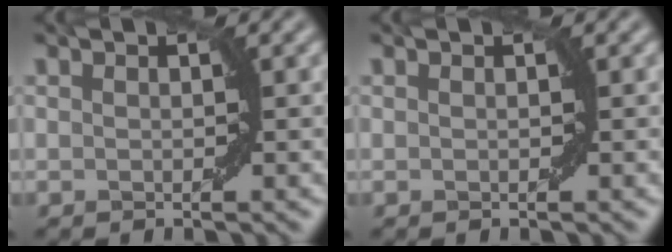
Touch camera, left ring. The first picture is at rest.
{"total": 0.0}